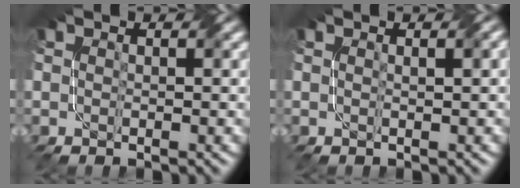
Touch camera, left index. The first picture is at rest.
{"total": 1.6, "force": [0.5, 0.5, 1.4], "torque": [-0.015, 0.006, 0.003]}